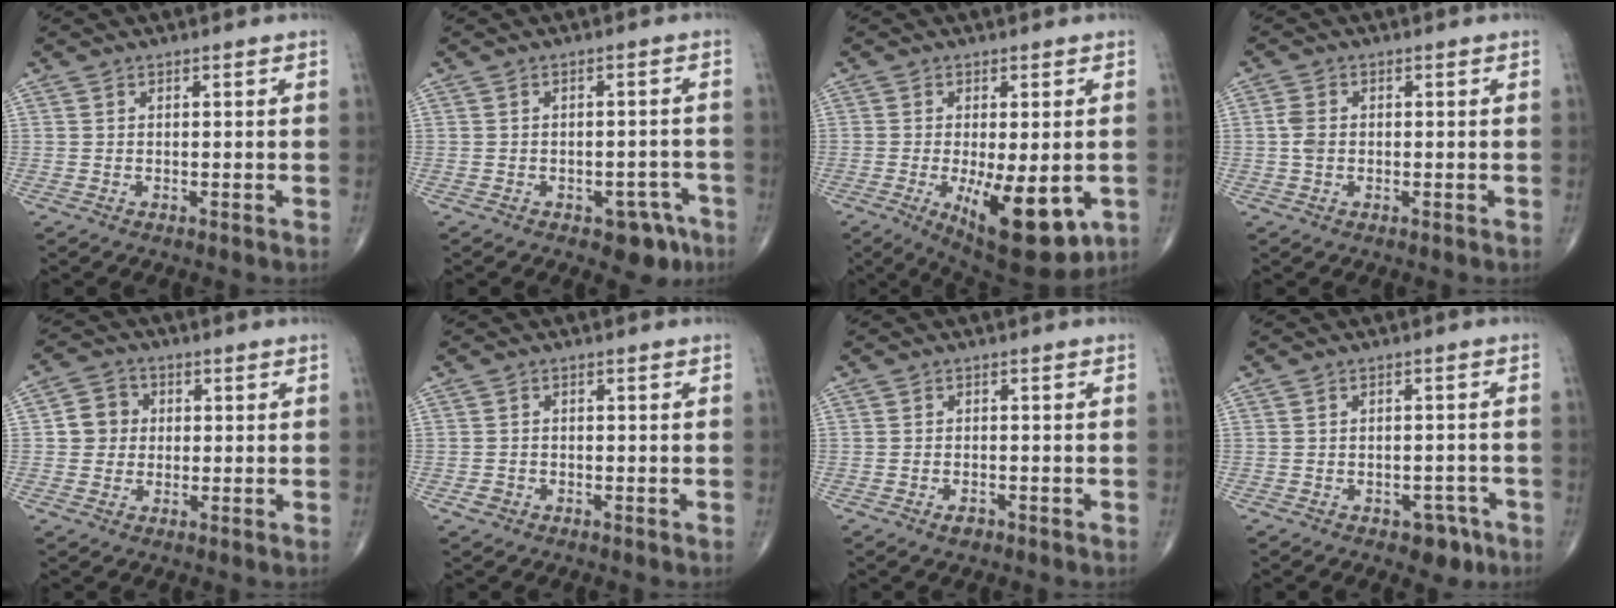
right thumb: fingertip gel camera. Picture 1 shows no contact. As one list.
[{"total": 5.3, "force": [-3.2, 3.0, 3.0], "torque": [-0.015, 0.025, -0.037]}, {"total": 14.0, "force": [-3.9, 5.3, 12.3], "torque": [-0.178, -0.022, -0.044]}, {"total": 2.5, "force": [-0.1, 1.8, 1.8], "torque": [-0.042, 0.004, -0.005]}, {"total": 5.2, "force": [0.4, 4.8, 1.8], "torque": [-0.007, 0.008, -0.001]}, {"total": 1.4, "force": [-0.7, 1.1, 0.4], "torque": [-0.007, 0.007, -0.015]}, {"total": 1.7, "force": [-1.2, 0.9, 1.0], "torque": [-0.017, 0.004, -0.019]}, {"total": 4.1, "force": [-2.5, 2.6, 2.1], "torque": [-0.008, 0.018, -0.029]}]